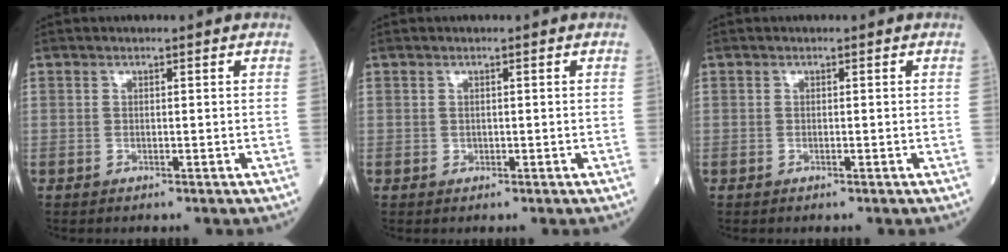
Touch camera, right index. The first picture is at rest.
{"total": 0.0}
{"total": 0.0}